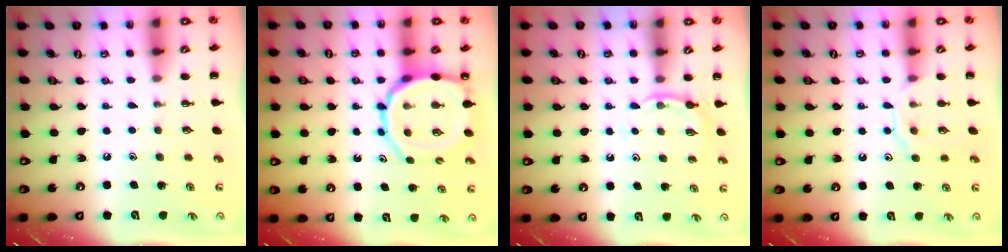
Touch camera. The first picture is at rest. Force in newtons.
{"total": 10.4, "press": 10.0, "slide": 3.0}
{"total": 4.8, "press": 4.6, "slide": 1.3}
{"total": 8.5, "press": 8.4, "slide": 0.6}